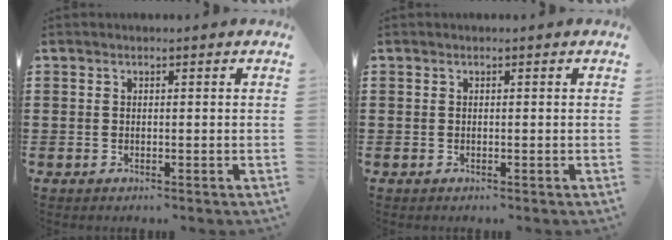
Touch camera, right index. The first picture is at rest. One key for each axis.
{"total": 0.0}